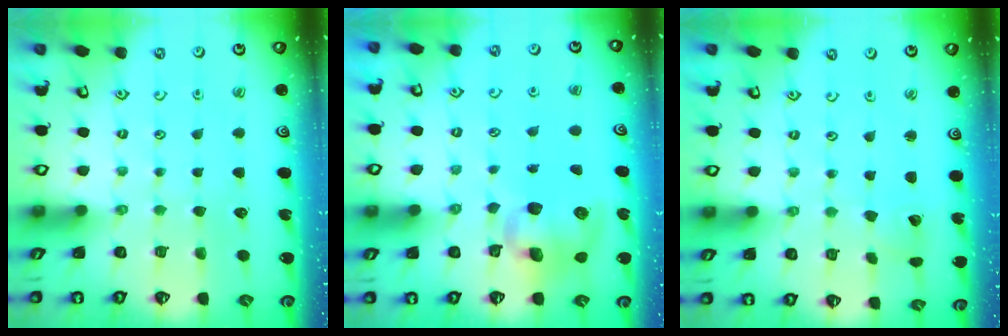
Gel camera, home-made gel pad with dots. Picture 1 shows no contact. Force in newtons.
{"total": 10.3, "press": 10.2, "slide": 1.5}
{"total": 2.9, "press": 2.9, "slide": 0.1}